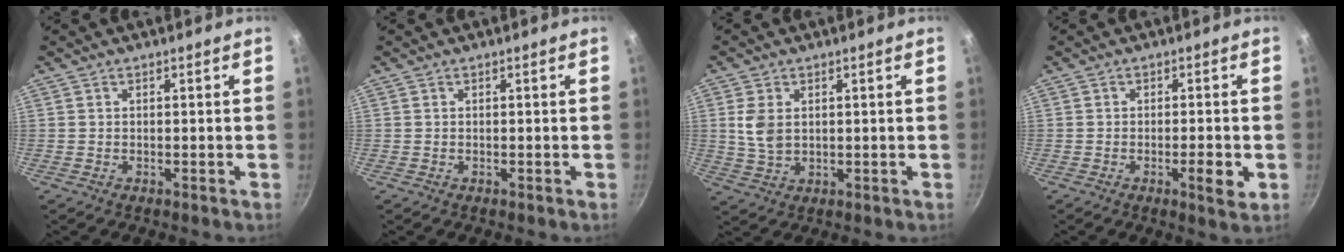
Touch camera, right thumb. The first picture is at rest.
{"total": 0.0}
{"total": 5.4, "force": [1.1, 3.6, 3.9], "torque": [-0.079, -0.008, 0.023]}
{"total": 4.4, "force": [-1.3, 1.2, 4.0], "torque": [-0.055, 0.006, -0.018]}